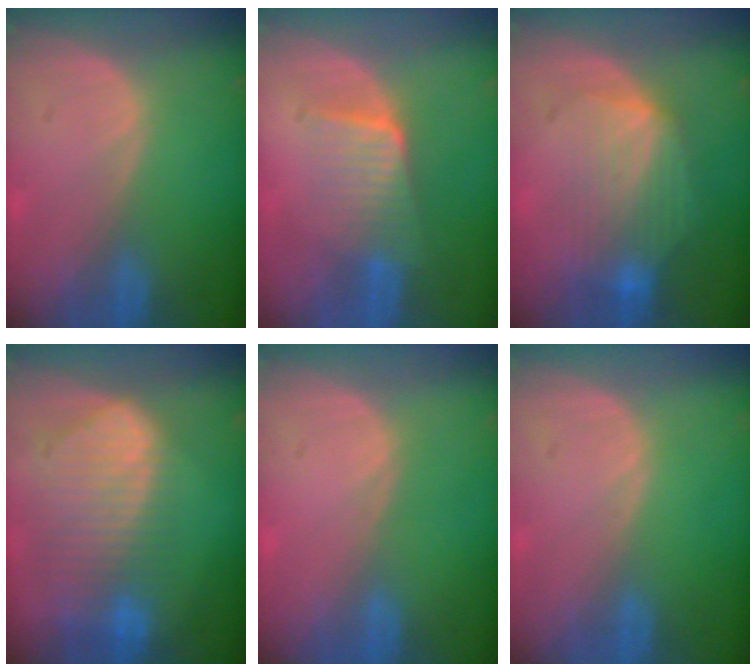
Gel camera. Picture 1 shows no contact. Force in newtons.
{"total": 6.3, "press": 5.6, "slide": 2.8}
{"total": 8.0, "press": 7.6, "slide": 2.5}
{"total": 10.6, "press": 9.1, "slide": 5.4}
{"total": 0.0}
{"total": 0.0}